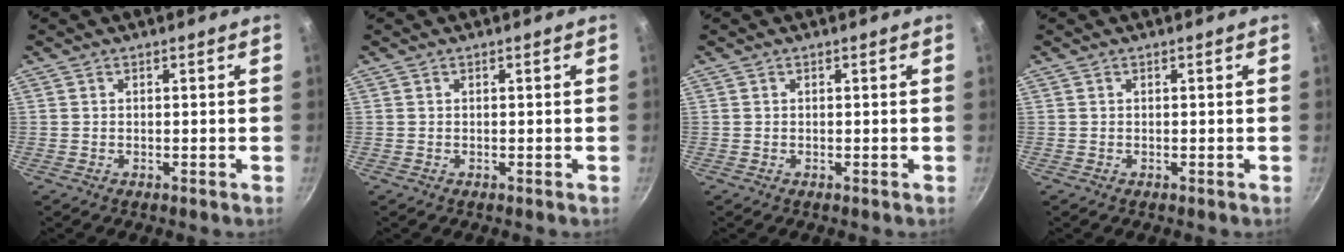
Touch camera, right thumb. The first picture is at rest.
{"total": 0.0}
{"total": 0.0}
{"total": 0.0}